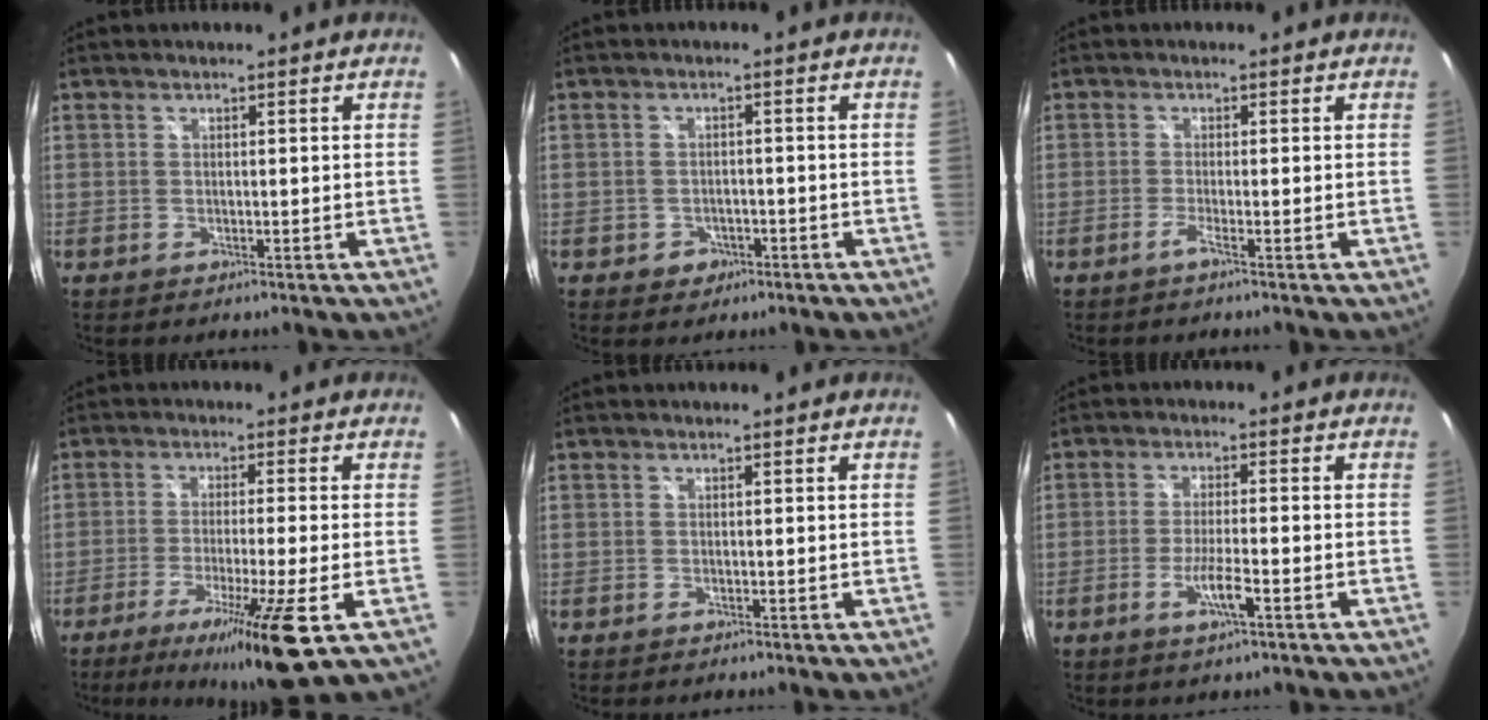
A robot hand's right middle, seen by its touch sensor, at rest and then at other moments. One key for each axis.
{"total": 2.8, "fx": -0.9, "fy": 2.5, "fz": 0.7, "tx": -0.019, "ty": 0.002, "tz": -0.009}
{"total": 1.3, "fx": -0.9, "fy": -0.5, "fz": 0.9, "tx": -0.015, "ty": -0.004, "tz": -0.022}
{"total": 13.6, "fx": -6.6, "fy": 0.1, "fz": 11.9, "tx": -0.227, "ty": -0.042, "tz": -0.112}
{"total": 0.0}
{"total": 4.9, "fx": -2.2, "fy": 0.0, "fz": 4.4, "tx": -0.088, "ty": -0.009, "tz": -0.042}